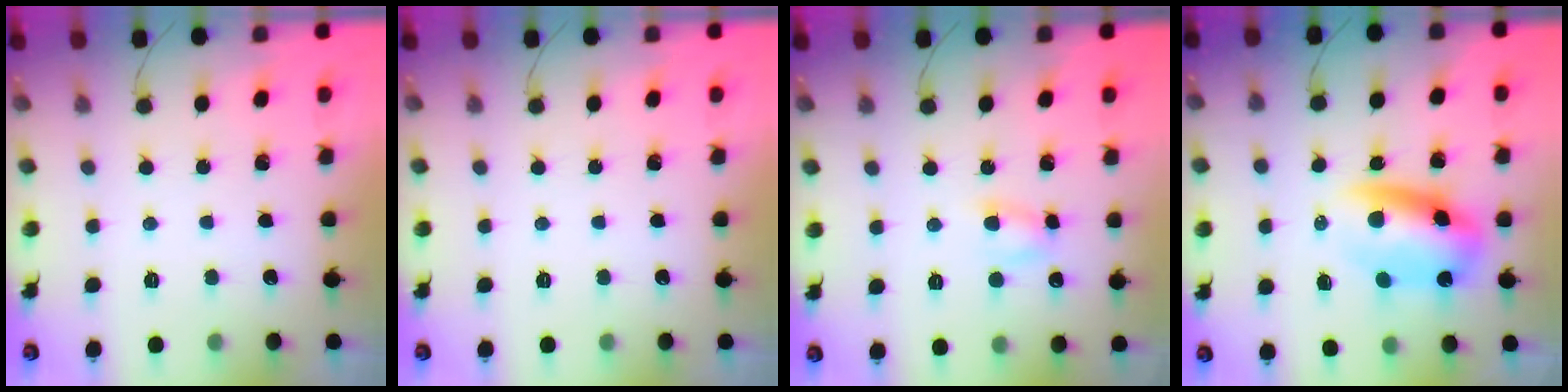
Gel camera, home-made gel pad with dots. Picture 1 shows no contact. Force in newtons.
{"total": 0.0}
{"total": 3.9, "press": 3.7, "slide": 1.1}
{"total": 9.0, "press": 8.7, "slide": 2.5}